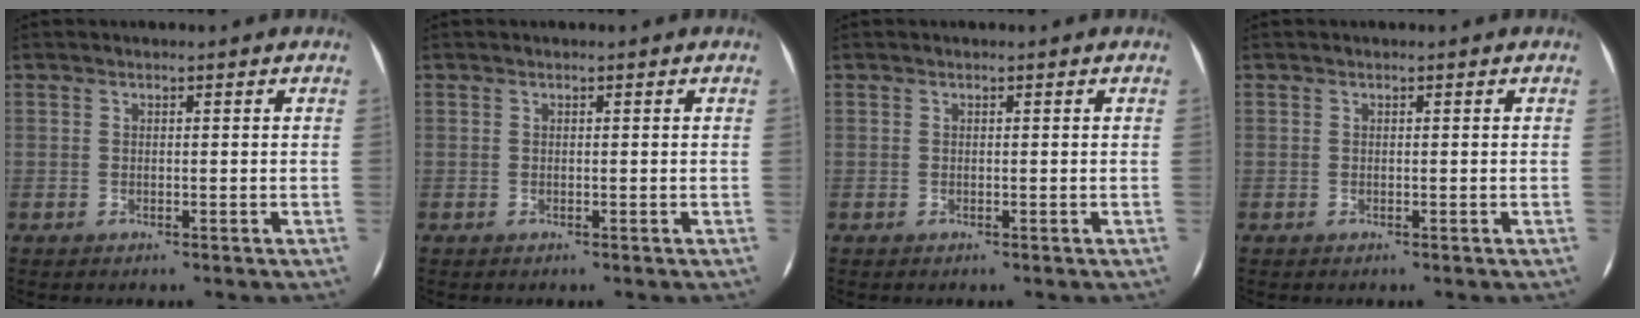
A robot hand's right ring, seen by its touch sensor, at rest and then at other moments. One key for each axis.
{"total": 0.0}
{"total": 0.0}
{"total": 0.0}